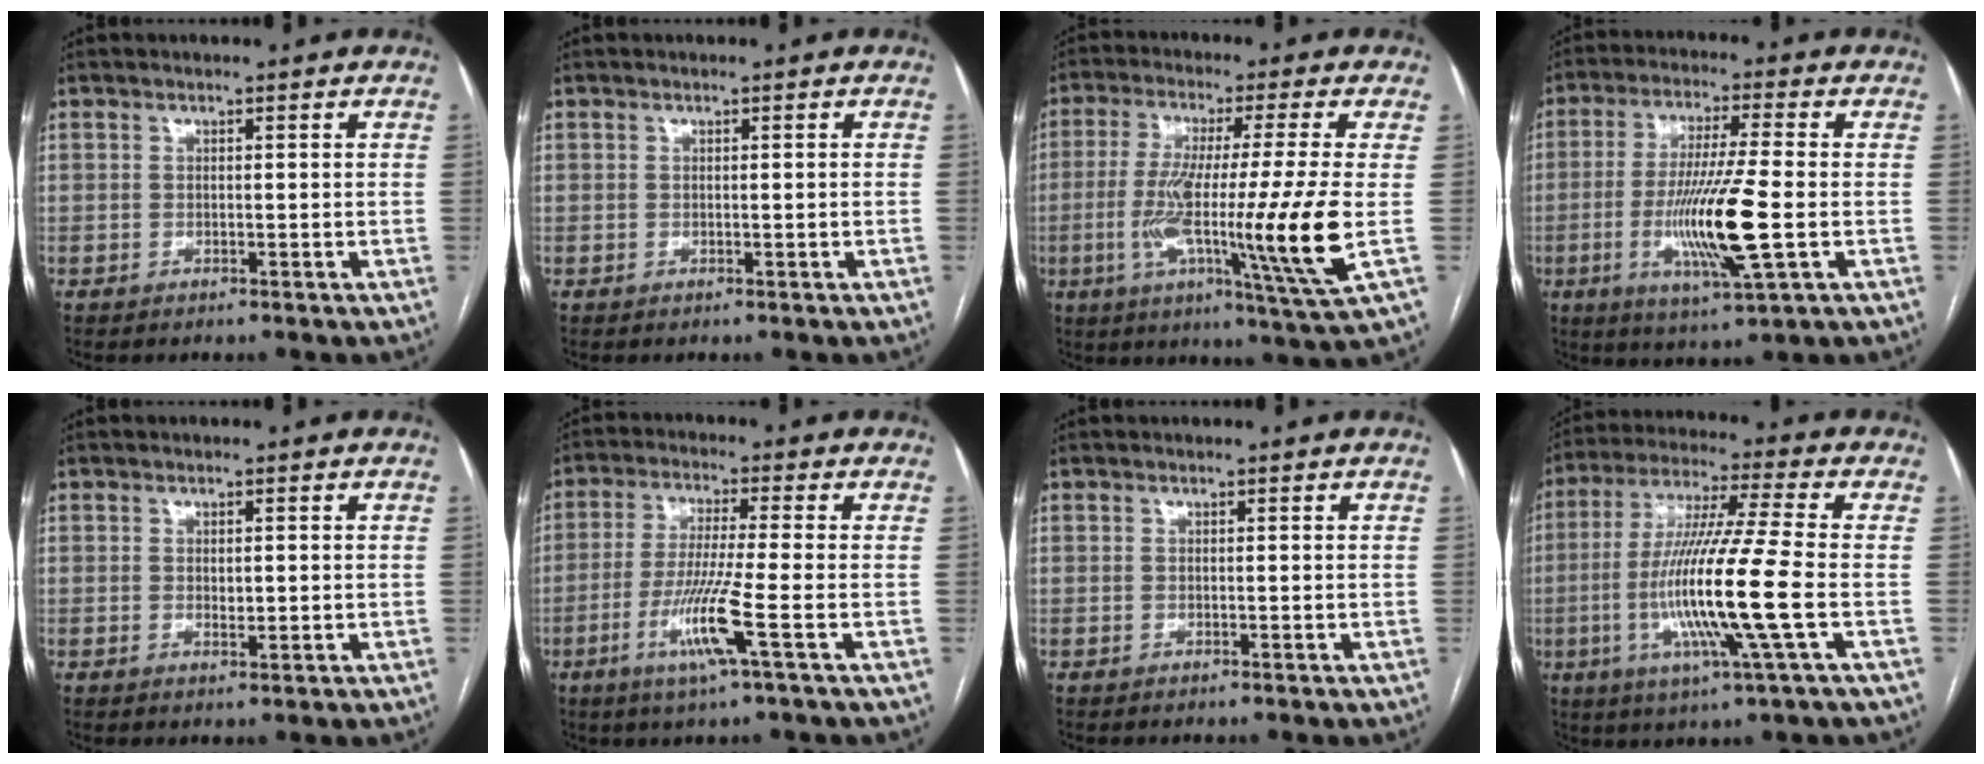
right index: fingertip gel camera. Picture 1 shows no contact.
{"total": 0.0}
{"total": 17.4, "force": [-2.6, -1.2, 17.2], "torque": [-0.300, -0.029, -0.055]}
{"total": 13.0, "force": [-2.7, 0.3, 12.8], "torque": [-0.248, -0.019, -0.051]}
{"total": 1.5, "force": [0.1, 0.7, 1.4], "torque": [-0.023, -0.004, 0.003]}
{"total": 8.9, "force": [-3.3, -1.2, 8.1], "torque": [-0.163, -0.021, -0.069]}
{"total": 0.0}
{"total": 15.7, "force": [-3.4, -0.9, 15.4], "torque": [-0.307, -0.016, -0.072]}